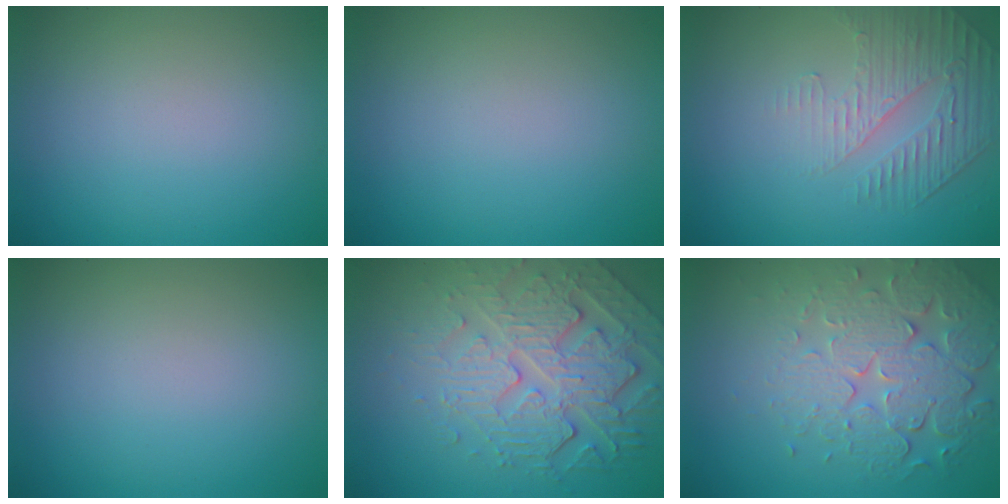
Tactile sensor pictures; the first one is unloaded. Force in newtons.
{"total": 0.0}
{"total": 2.2, "press": 1.7, "slide": 1.4}
{"total": 0.0}
{"total": 6.8, "press": 5.1, "slide": 4.4}
{"total": 6.5, "press": 5.0, "slide": 4.2}